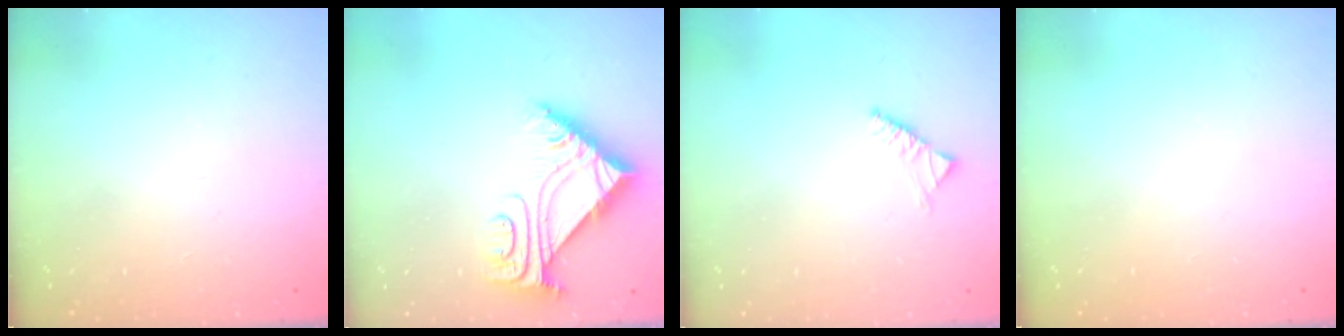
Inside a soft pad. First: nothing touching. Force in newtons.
{"total": 8.3, "press": 8.3, "slide": 0.7}
{"total": 2.6, "press": 2.5, "slide": 0.8}
{"total": 0.0}